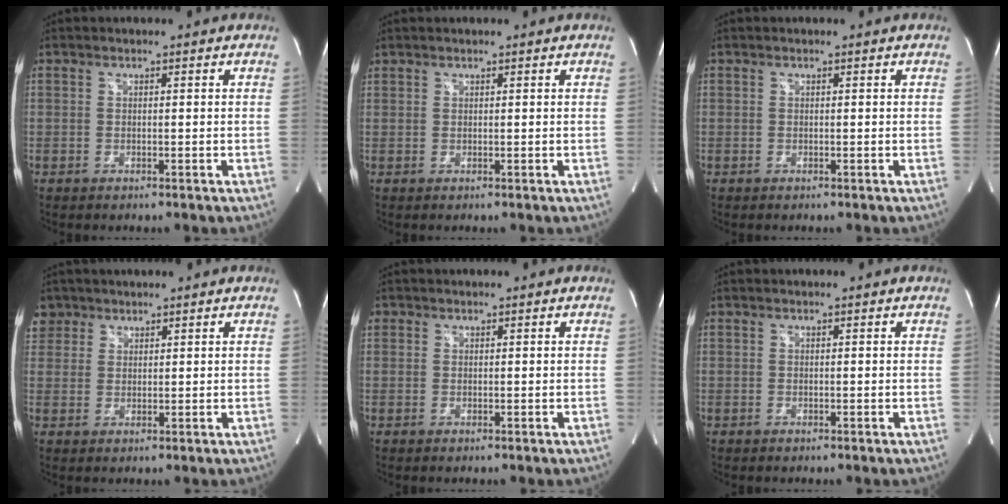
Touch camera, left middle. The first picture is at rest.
{"total": 0.8, "force": [0.8, 0.1, 0.1], "torque": [-0.010, 0.013, 0.020]}
{"total": 0.0}
{"total": 4.8, "force": [3.1, 3.6, 0.1], "torque": [0.002, 0.014, 0.063]}
{"total": 0.9, "force": [0.4, 0.8, 0.1], "torque": [0.004, 0.008, 0.006]}
{"total": 0.0}